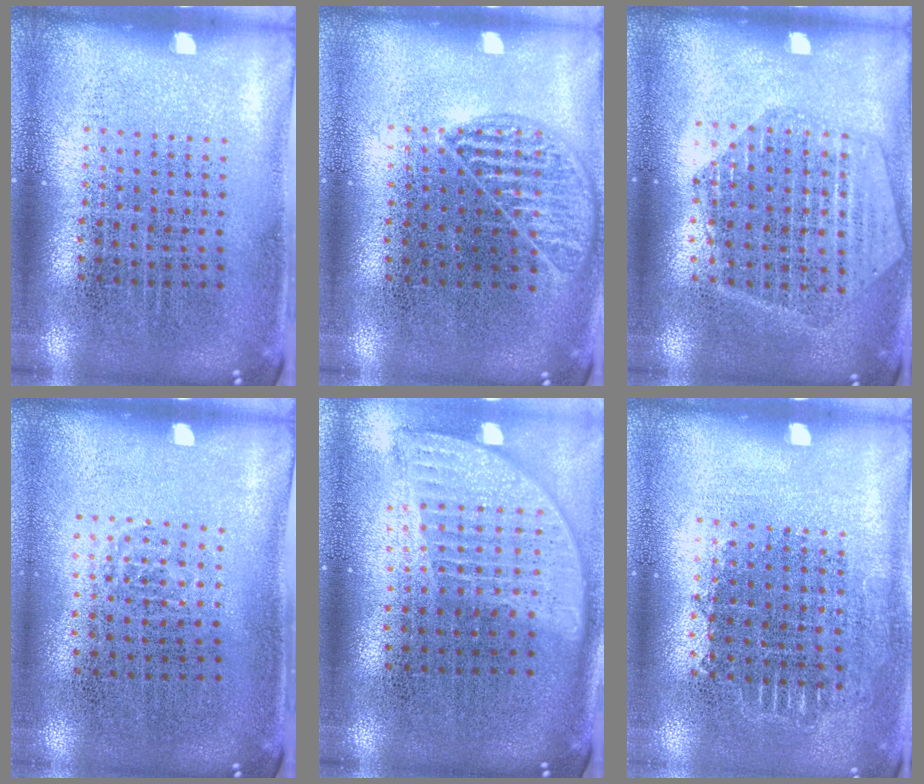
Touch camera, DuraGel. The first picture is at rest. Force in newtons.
{"total": 1.1, "press": 1.0, "slide": 0.4}
{"total": 1.7, "press": 1.6, "slide": 0.5}
{"total": 0.5, "press": 0.4, "slide": 0.4}
{"total": 1.9, "press": 1.5, "slide": 1.1}
{"total": 0.7, "press": 0.7, "slide": 0.3}